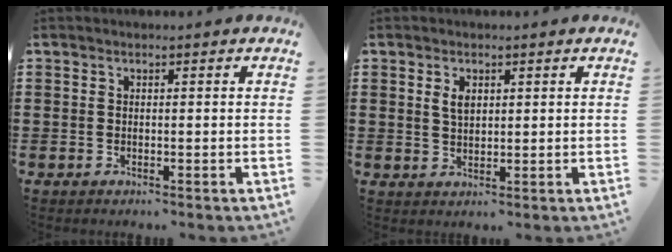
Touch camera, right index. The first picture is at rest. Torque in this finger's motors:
{"motor_torque": [0.11, 0.10, 0.04, 0.05]}